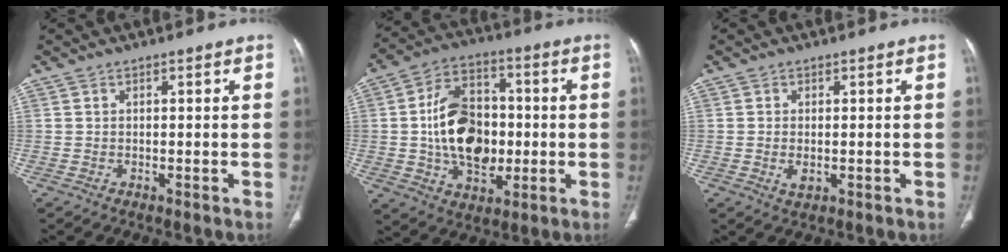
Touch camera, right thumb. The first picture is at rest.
{"total": 17.0, "force": [-0.6, 11.6, 12.4], "torque": [-0.182, 0.017, -0.005]}
{"total": 2.3, "force": [-0.3, 1.3, 1.8], "torque": [-0.039, -0.005, -0.004]}